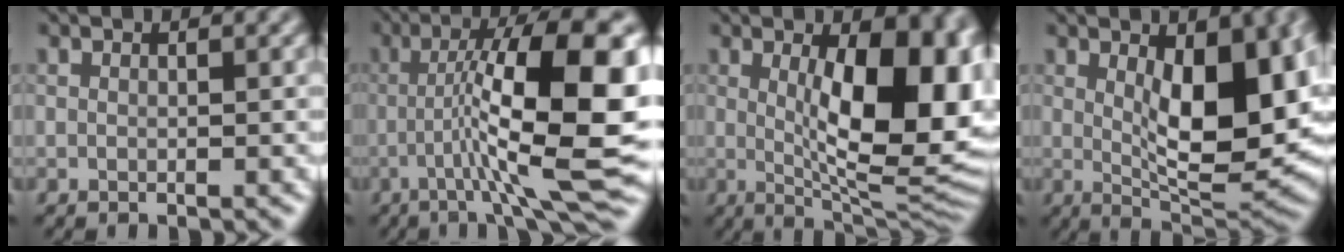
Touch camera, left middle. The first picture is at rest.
{"total": 12.9, "force": [-1.7, 2.0, 12.7], "torque": [-0.196, 0.022, -0.021]}
{"total": 13.2, "force": [1.4, 5.1, 12.1], "torque": [-0.151, -0.006, 0.024]}
{"total": 10.1, "force": [1.4, 3.7, 9.3], "torque": [-0.137, -0.010, 0.030]}